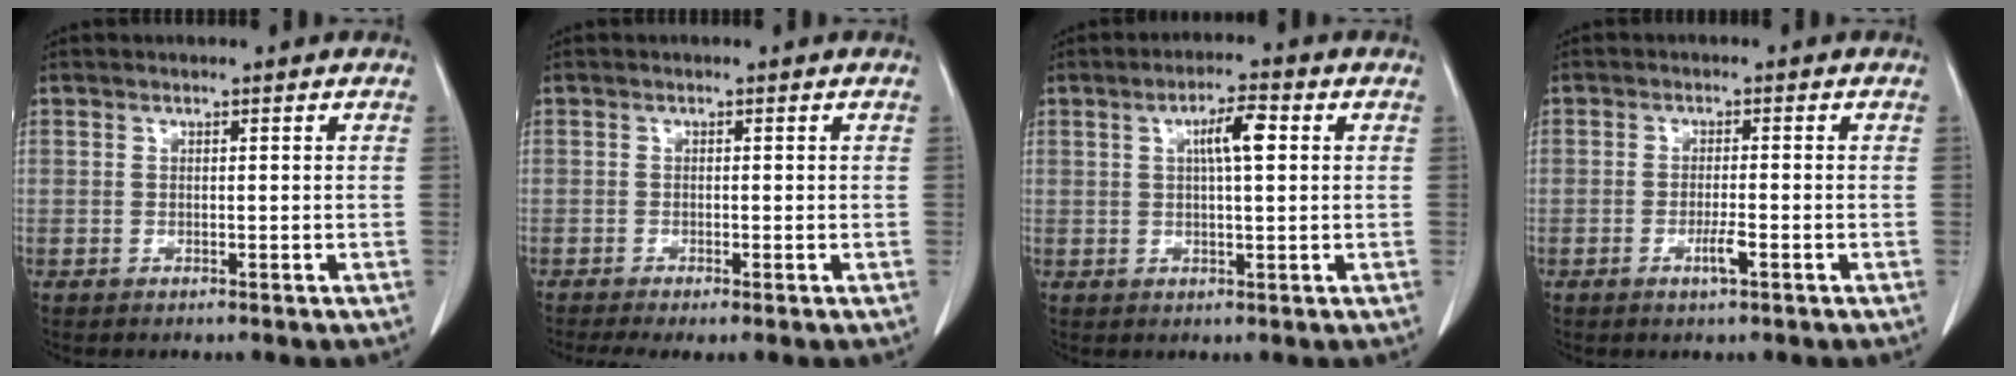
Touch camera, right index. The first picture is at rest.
{"total": 3.2, "force": [-2.2, 0.5, 2.3], "torque": [-0.043, -0.010, -0.038]}
{"total": 5.0, "force": [1.3, 0.8, 4.8], "torque": [-0.084, 0.008, 0.022]}
{"total": 2.6, "force": [-1.2, 0.1, 2.3], "torque": [-0.043, -0.003, -0.021]}